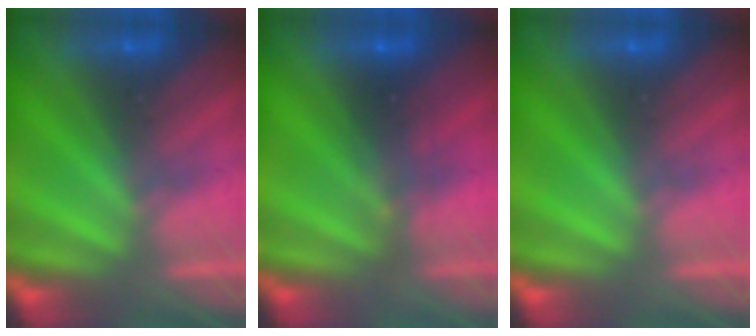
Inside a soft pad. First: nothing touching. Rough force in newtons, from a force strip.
{"total": 2.3}
{"total": 0.0}